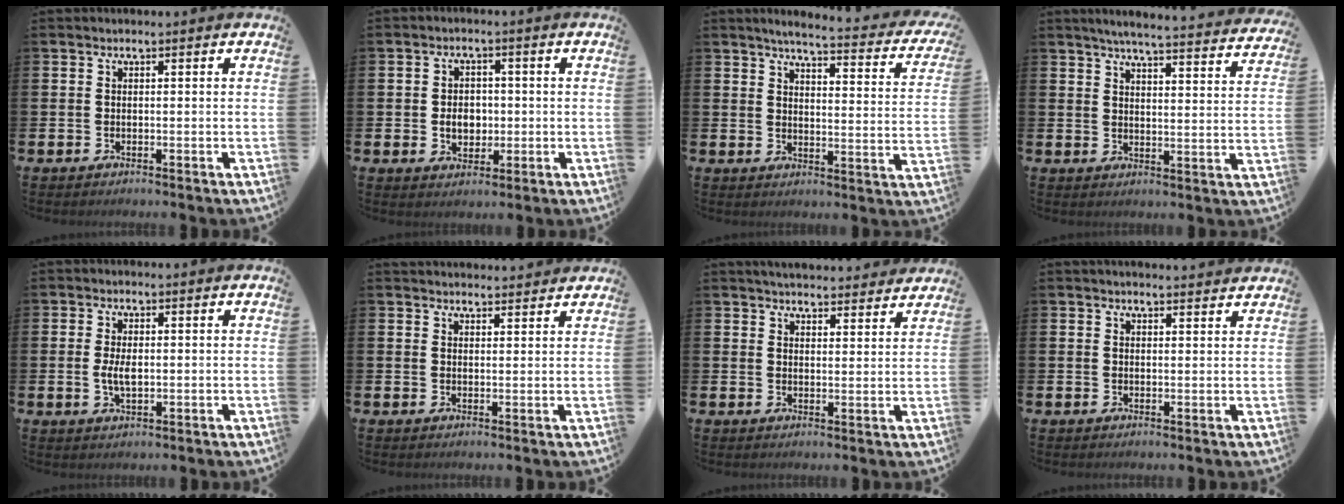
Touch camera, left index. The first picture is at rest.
{"total": 3.8, "force": [-0.3, 3.0, 2.3], "torque": [-0.030, 0.001, -0.014]}
{"total": 4.6, "force": [4.1, 0.3, 1.9], "torque": [-0.041, -0.038, 0.061]}
{"total": 5.3, "force": [5.1, -0.2, 1.5], "torque": [-0.040, -0.039, 0.085]}
{"total": 3.1, "force": [0.1, 1.5, 2.7], "torque": [-0.040, 0.000, -0.003]}
{"total": 2.6, "force": [2.5, 0.4, -0.1], "torque": [0.012, -0.017, 0.043]}
{"total": 4.2, "force": [4.2, 0.5, 0.3], "torque": [-0.001, -0.029, 0.073]}
{"total": 2.0, "force": [2.0, 0.1, 0.0], "torque": [0.012, -0.014, 0.033]}